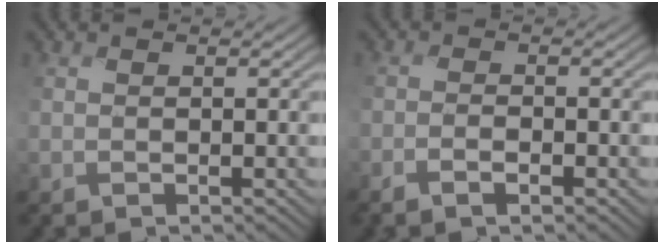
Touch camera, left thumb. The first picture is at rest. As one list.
[{"total": 1.9, "force": [-1.4, 0.0, 1.3], "torque": [-0.025, 0.005, -0.029]}]